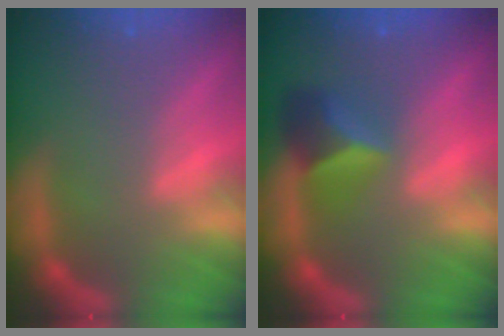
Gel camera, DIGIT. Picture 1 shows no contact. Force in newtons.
{"total": 4.4}